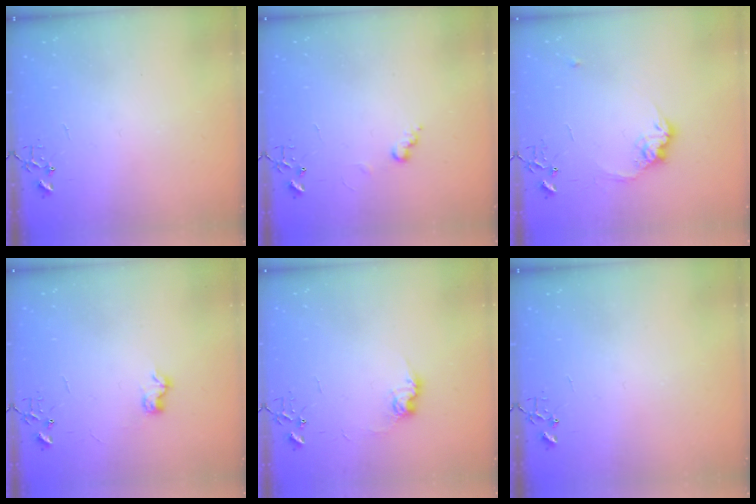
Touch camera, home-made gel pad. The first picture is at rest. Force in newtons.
{"total": 5.4, "press": 5.4, "slide": 0.7}
{"total": 10.7, "press": 10.7, "slide": 0.6}
{"total": 6.9, "press": 6.9, "slide": 0.8}
{"total": 8.4, "press": 8.4, "slide": 0.1}
{"total": 0.0}